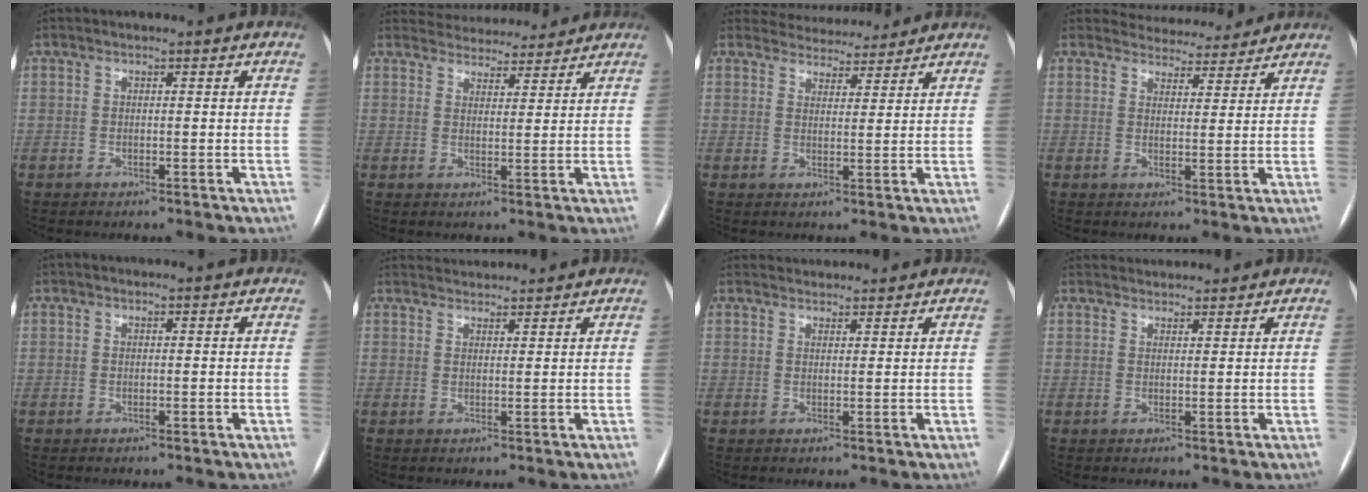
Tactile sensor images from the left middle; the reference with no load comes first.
{"total": 9.3, "force": [8.9, 2.5, 1.1], "torque": [-0.006, 0.017, 0.117]}
{"total": 8.1, "force": [7.8, 2.1, 0.5], "torque": [0.003, 0.012, 0.099]}
{"total": 7.8, "force": [7.5, 2.1, 0.1], "torque": [0.011, 0.008, 0.088]}
{"total": 0.0}
{"total": 4.1, "force": [4.1, 0.4, 0.2], "torque": [-0.009, 0.028, 0.065]}
{"total": 4.4, "force": [4.2, 1.1, 0.3], "torque": [-0.004, 0.028, 0.059]}
{"total": 4.0, "force": [3.9, 0.8, 0.2], "torque": [-0.006, 0.028, 0.057]}